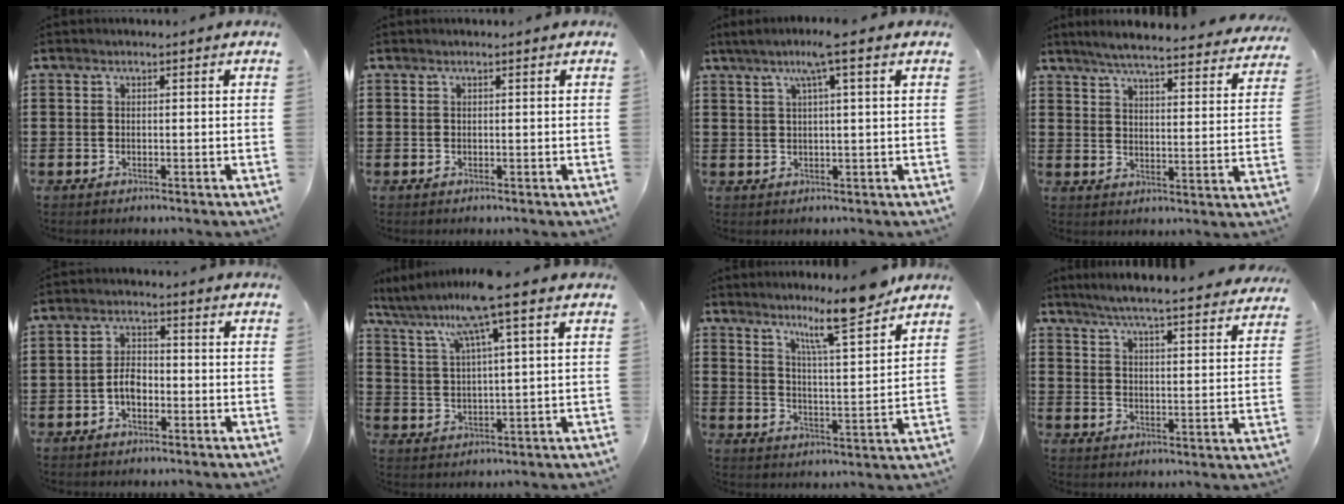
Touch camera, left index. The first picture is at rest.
{"total": 0.0}
{"total": 4.6, "force": [2.2, -0.5, 4.0], "torque": [-0.083, 0.001, 0.036]}
{"total": 5.2, "force": [4.8, -0.2, 2.0], "torque": [-0.060, -0.030, 0.081]}
{"total": 3.5, "force": [-1.3, 2.0, 2.7], "torque": [-0.064, 0.001, -0.029]}
{"total": 8.3, "force": [5.8, 0.2, 6.0], "torque": [-0.134, -0.019, 0.099]}
{"total": 9.6, "force": [7.8, 0.5, 5.6], "torque": [-0.099, -0.044, 0.131]}
{"total": 5.1, "force": [4.8, -0.7, 1.8], "torque": [-0.057, -0.035, 0.079]}